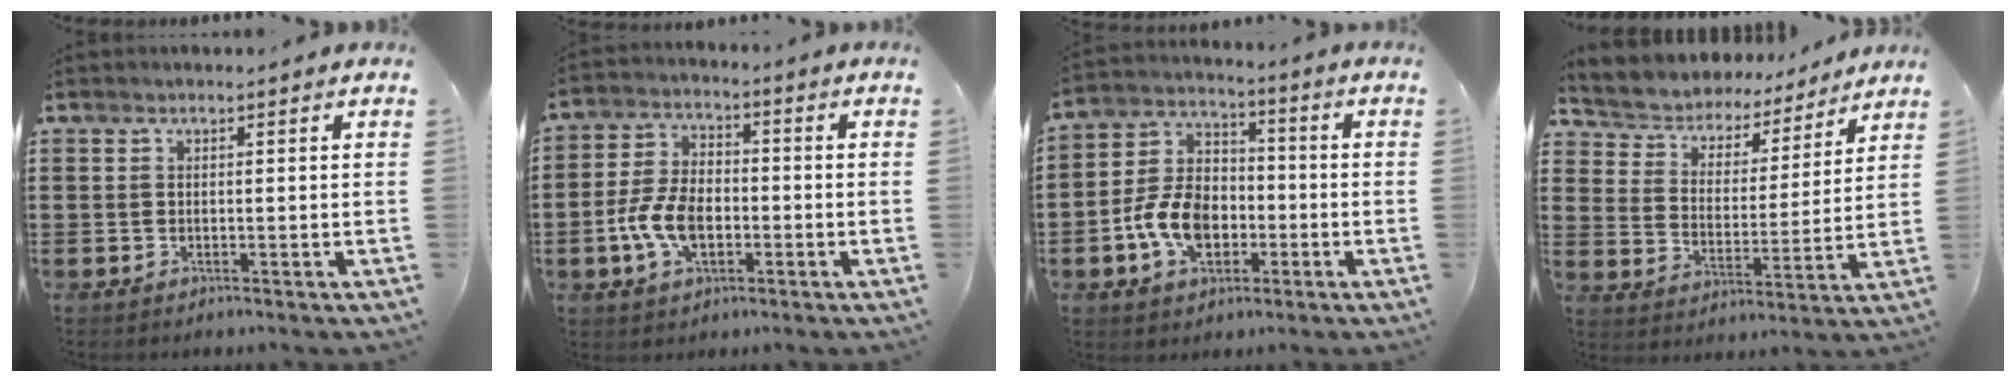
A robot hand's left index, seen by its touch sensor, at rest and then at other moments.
{"total": 8.0, "force": [-2.3, 4.8, 6.0], "torque": [-0.144, 0.003, -0.051]}
{"total": 9.5, "force": [-3.0, 6.6, 6.2], "torque": [-0.158, 0.013, -0.061]}
{"total": 4.5, "force": [4.4, 1.0, -0.4], "torque": [-0.023, -0.037, 0.070]}